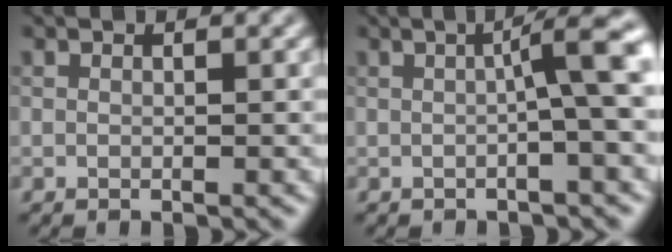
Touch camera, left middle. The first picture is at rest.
{"total": 5.2, "force": [0.3, 0.6, 5.1], "torque": [-0.074, 0.013, -0.003]}